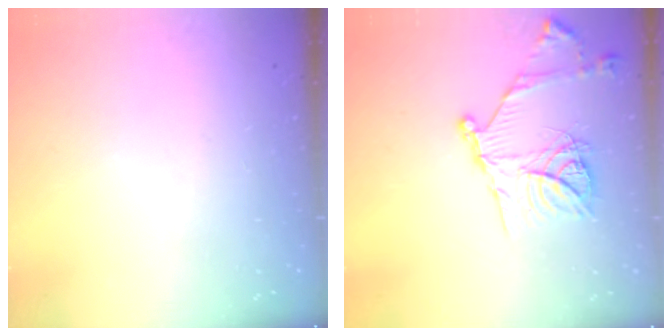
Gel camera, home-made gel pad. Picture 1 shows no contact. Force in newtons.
{"total": 18.9, "press": 18.8, "slide": 1.9}